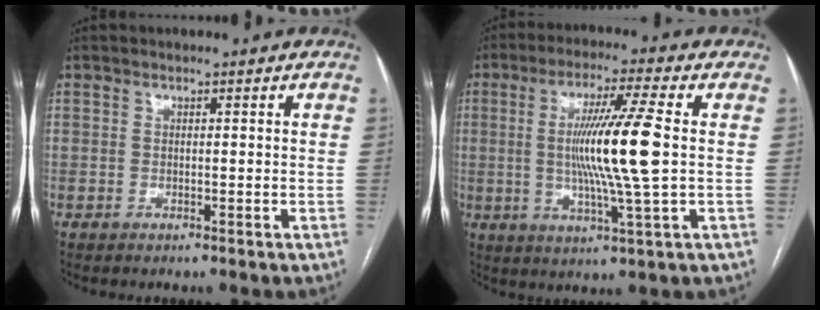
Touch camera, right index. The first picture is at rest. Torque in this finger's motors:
{"motor_torque": [1.88, 0.02, 0.77, 0.21]}